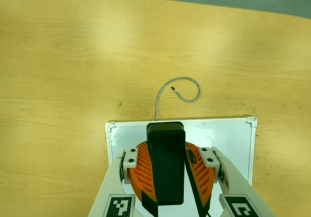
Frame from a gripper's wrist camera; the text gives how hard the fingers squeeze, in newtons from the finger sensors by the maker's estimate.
{"total": 11.0, "left": 10.3, "right": 11.7}